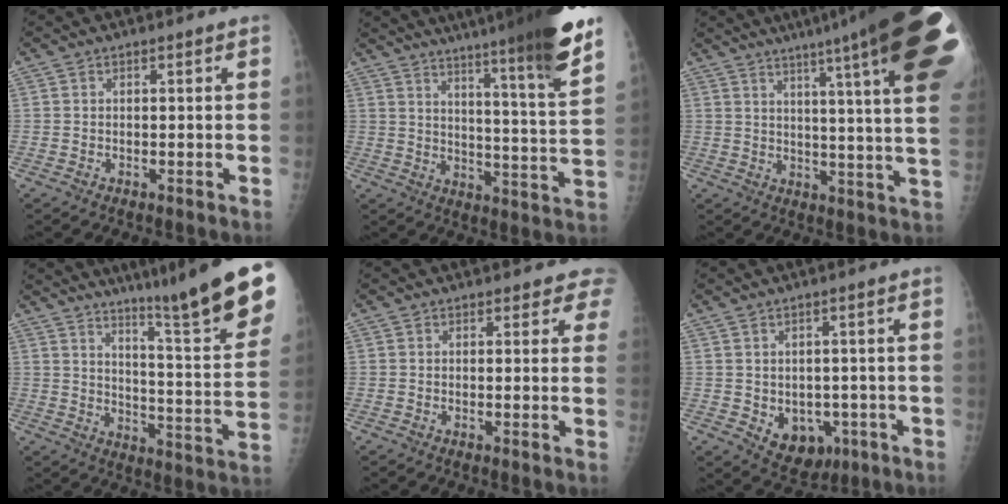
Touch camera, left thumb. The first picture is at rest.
{"total": 23.2, "force": [17.6, 0.6, 15.2], "torque": [-0.210, -0.091, 0.244]}
{"total": 27.8, "force": [16.8, 2.6, 22.0], "torque": [-0.219, -0.052, 0.212]}
{"total": 22.2, "force": [15.9, 1.2, 15.4], "torque": [-0.192, -0.096, 0.224]}
{"total": 2.7, "force": [2.2, 1.5, 0.5], "torque": [0.023, -0.010, 0.003]}
{"total": 8.8, "force": [-2.5, 6.6, 5.2], "torque": [-0.043, 0.012, -0.018]}